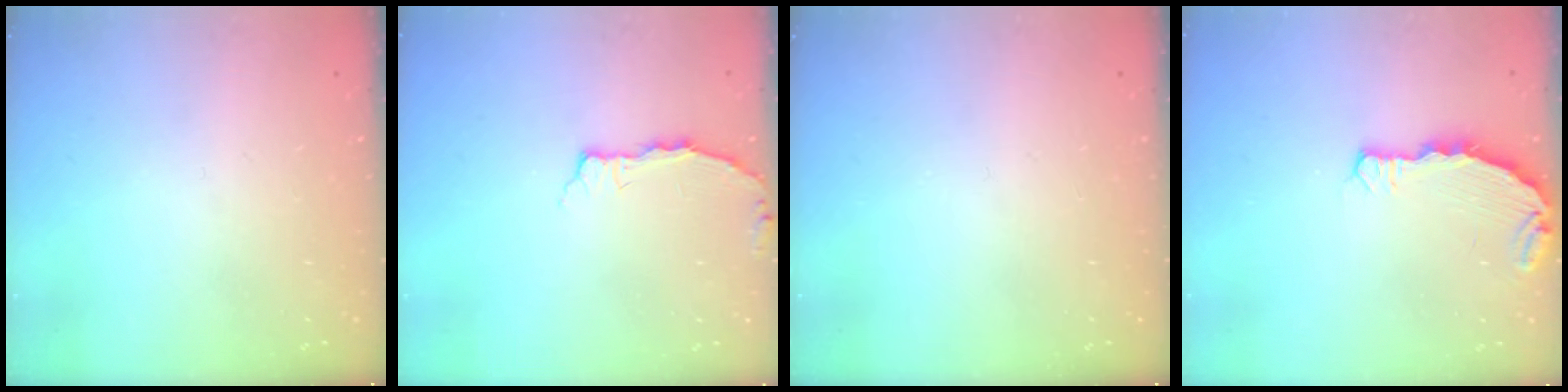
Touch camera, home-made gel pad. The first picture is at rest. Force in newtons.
{"total": 4.4, "press": 4.3, "slide": 0.6}
{"total": 0.0}
{"total": 4.7, "press": 4.7, "slide": 0.4}